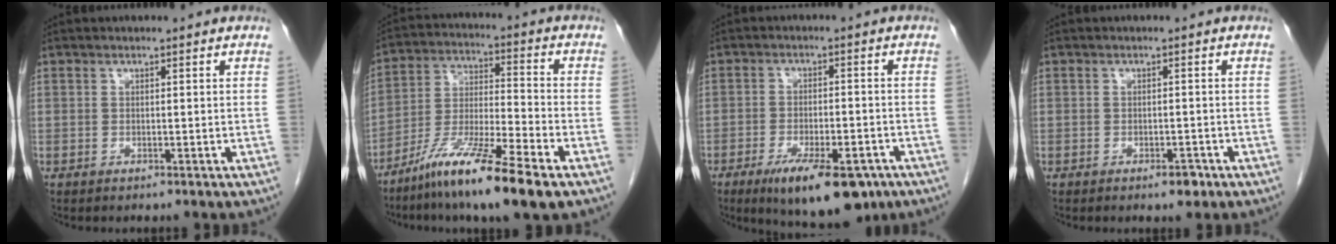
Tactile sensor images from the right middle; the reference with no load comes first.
{"total": 14.4, "force": [-9.3, 0.5, 11.0], "torque": [-0.215, -0.033, -0.170]}
{"total": 12.4, "force": [-8.0, 4.1, 8.6], "torque": [-0.124, -0.009, -0.117]}
{"total": 1.8, "force": [-1.1, 0.8, 1.1], "torque": [-0.014, 0.001, -0.012]}